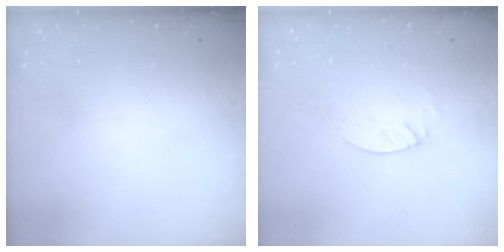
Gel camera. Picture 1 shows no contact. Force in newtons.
{"total": 2.1, "press": 2.1, "slide": 0.2}